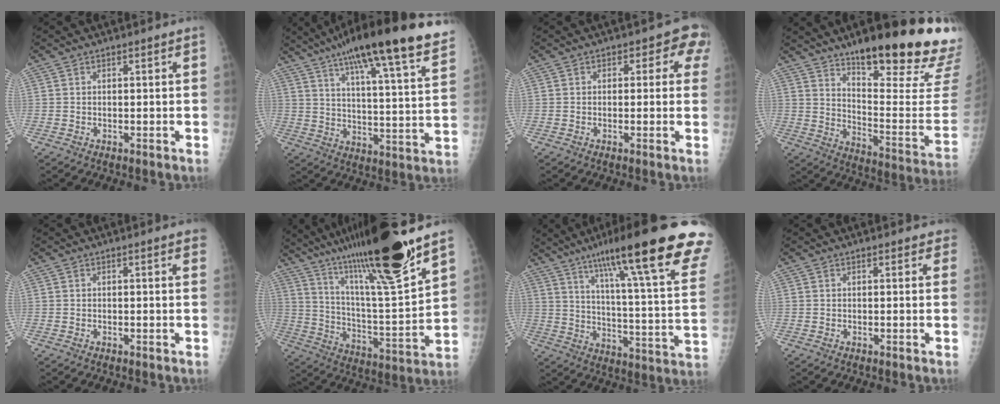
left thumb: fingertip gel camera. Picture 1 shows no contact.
{"total": 26.5, "force": [18.7, 4.2, 18.3], "torque": [-0.265, -0.042, 0.263]}
{"total": 4.8, "force": [1.8, 3.3, 3.0], "torque": [0.015, 0.003, 0.006]}
{"total": 25.7, "force": [18.5, 4.7, 17.1], "torque": [-0.210, -0.109, 0.264]}
{"total": 2.3, "force": [1.8, 0.6, 1.3], "torque": [-0.003, 0.002, 0.014]}
{"total": 25.3, "force": [17.8, 2.6, 17.9], "torque": [-0.286, -0.068, 0.309]}
{"total": 29.7, "force": [19.2, 3.4, 22.3], "torque": [-0.291, -0.056, 0.275]}
{"total": 2.9, "force": [2.5, 1.3, 0.8], "torque": [0.021, -0.004, 0.015]}